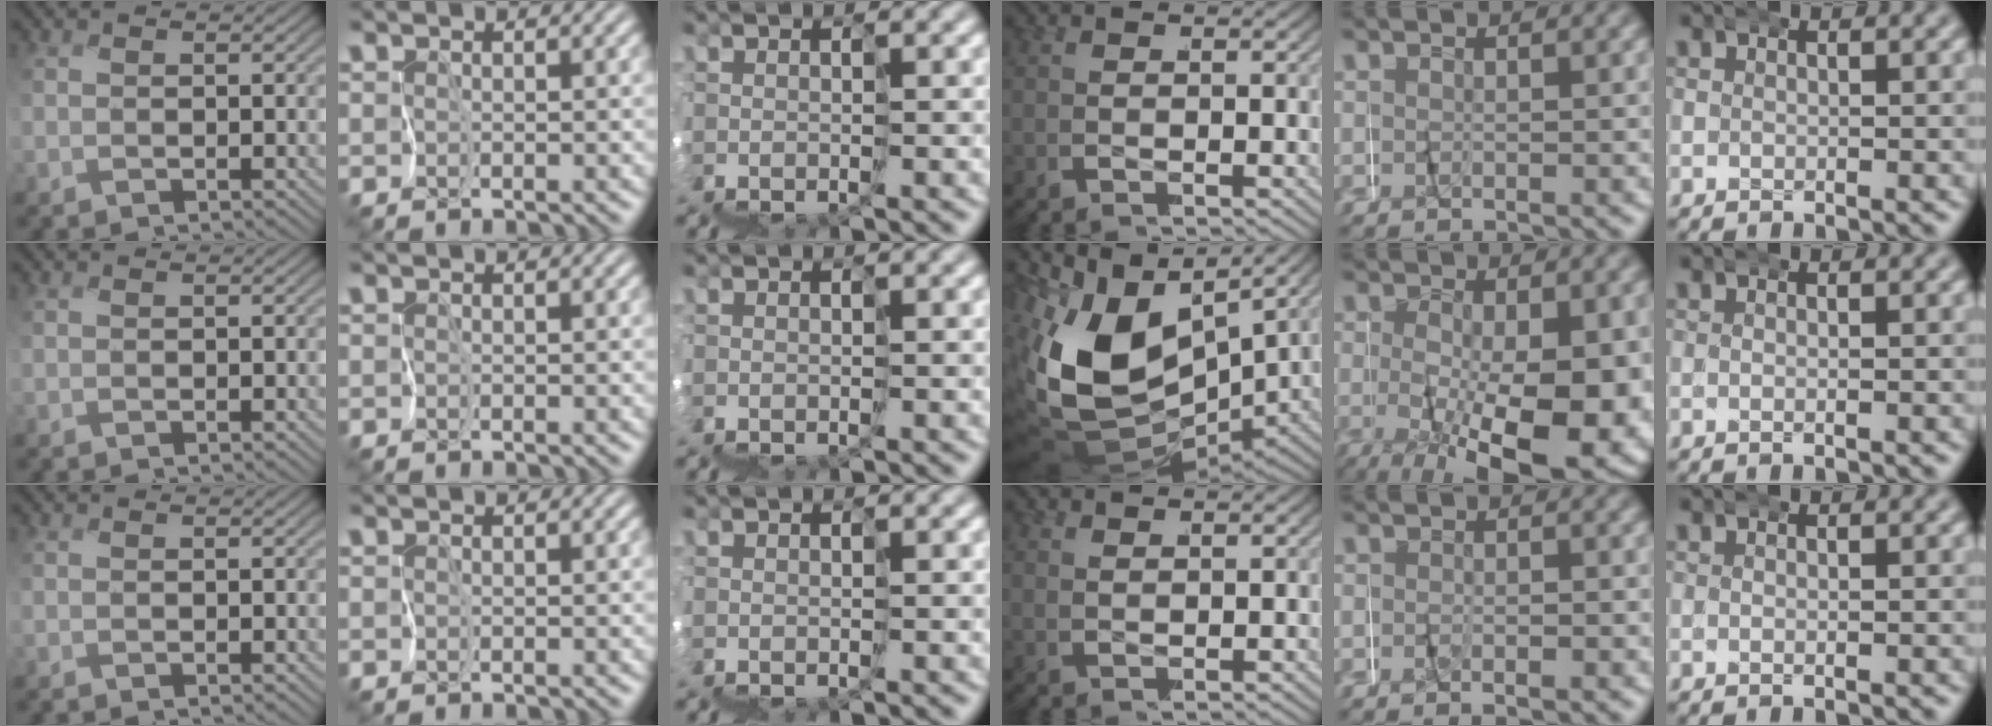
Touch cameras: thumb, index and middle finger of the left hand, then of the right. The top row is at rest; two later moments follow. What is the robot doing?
{"motion": "wrap", "object": "napkin"}